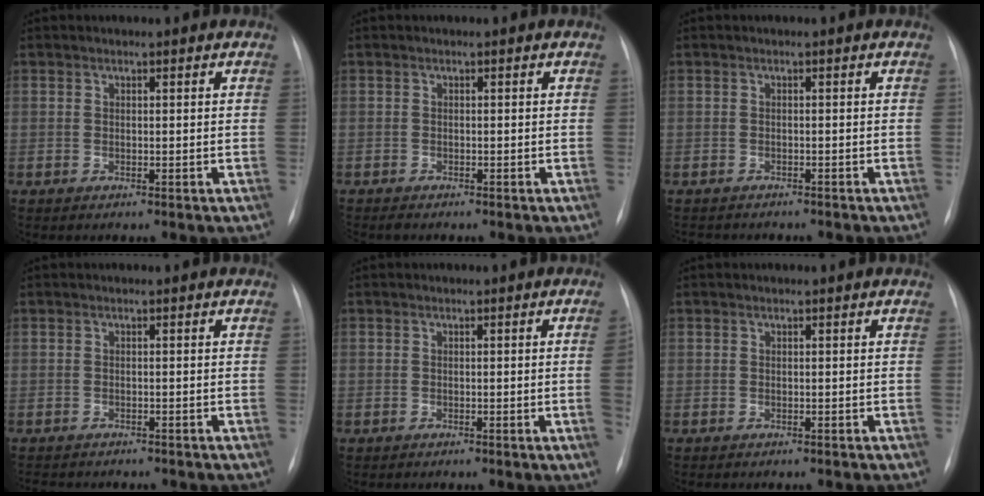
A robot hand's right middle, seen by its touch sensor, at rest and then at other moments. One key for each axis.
{"total": 0.9, "fx": -0.8, "fy": 0.2, "fz": 0.3, "tx": -0.007, "ty": -0.002, "tz": -0.013}
{"total": 5.3, "fx": -4.8, "fy": 1.6, "fz": 1.7, "tx": -0.021, "ty": -0.003, "tz": -0.059}
{"total": 5.2, "fx": -4.6, "fy": 1.7, "fz": 1.9, "tx": -0.027, "ty": -0.004, "tz": -0.056}
{"total": 1.8, "fx": -0.3, "fy": -0.6, "fz": 1.7, "tx": -0.023, "ty": -0.001, "tz": -0.002}
{"total": 0.7, "fx": -0.6, "fy": 0.2, "fz": 0.2, "tx": -0.008, "ty": -0.001, "tz": -0.008}